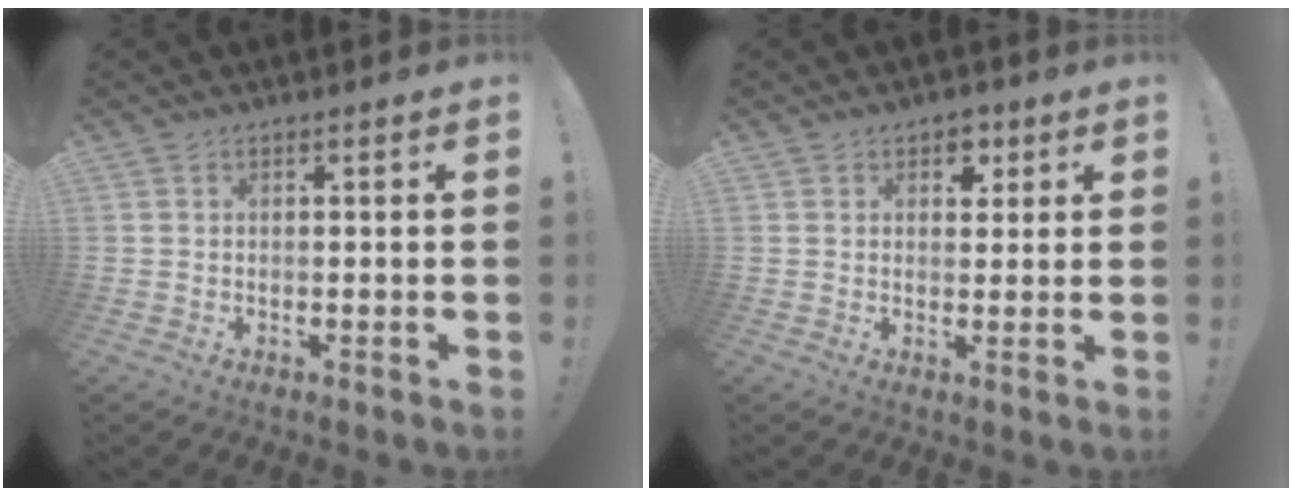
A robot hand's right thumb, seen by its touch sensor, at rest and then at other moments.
{"total": 4.7, "force": [2.3, 3.7, 1.8], "torque": [-0.004, -0.012, 0.036]}